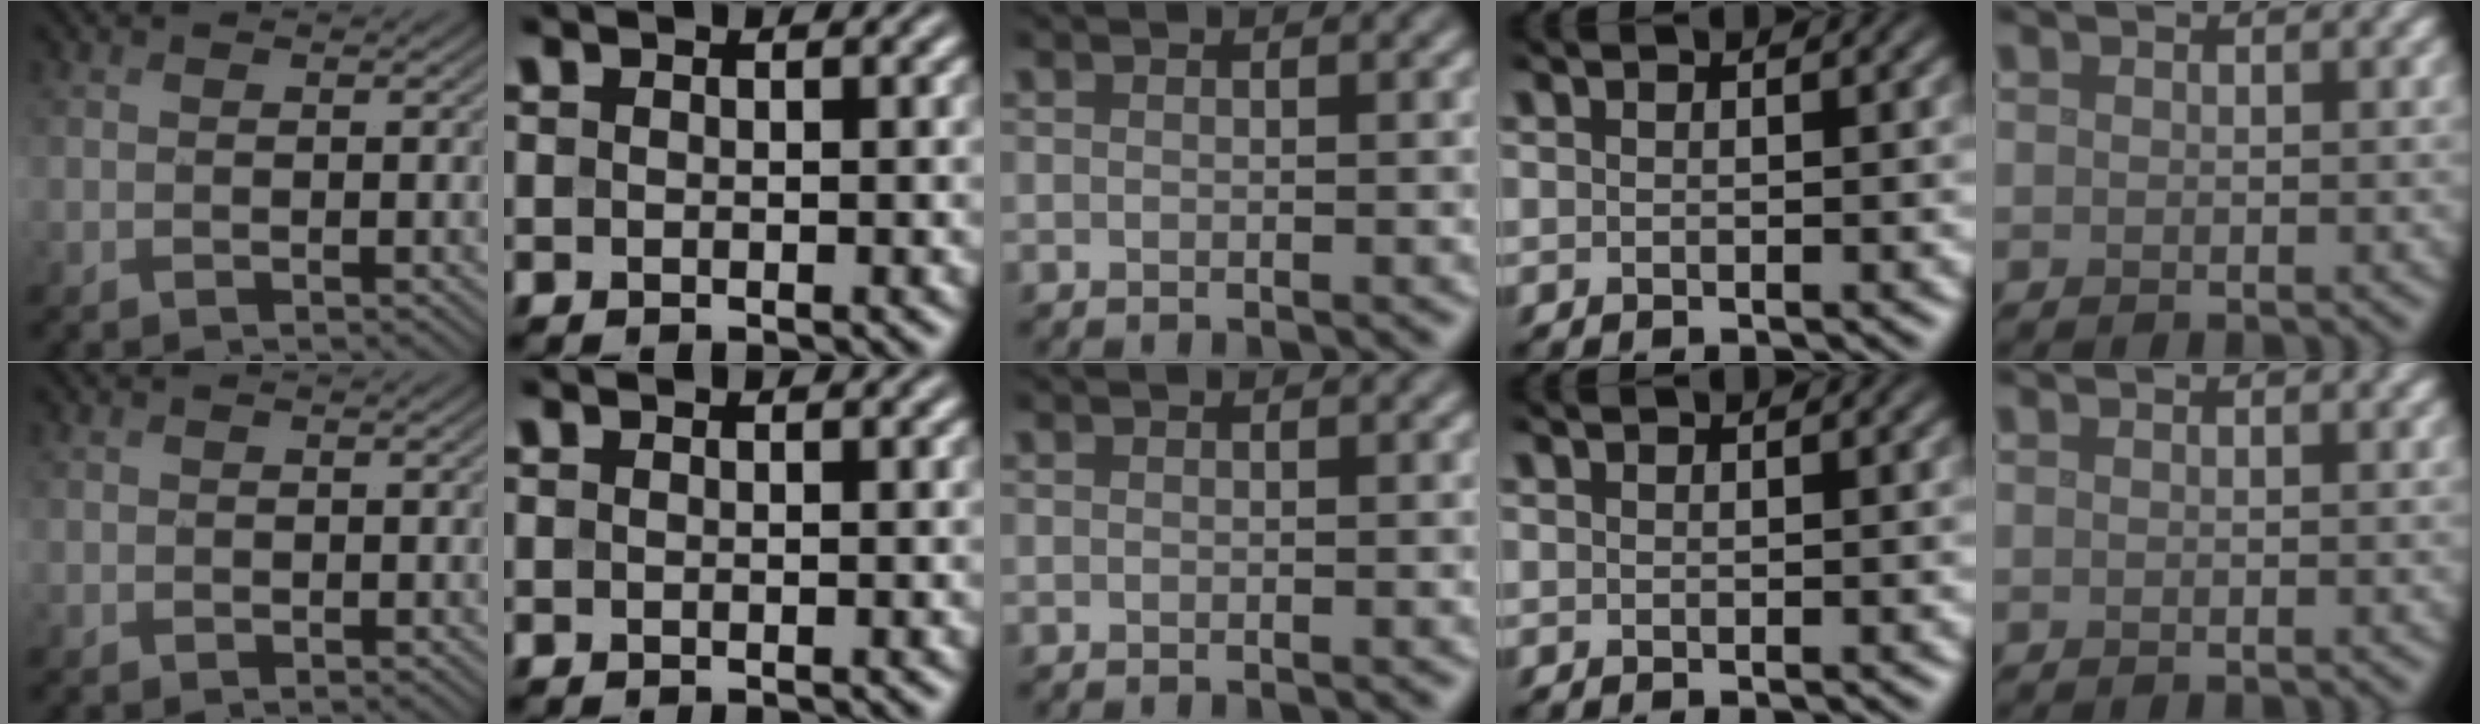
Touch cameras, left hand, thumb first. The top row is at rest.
{"thumb": {"total": 0.7, "force": [0.5, 0.6, 0.1], "torque": [-0.004, -0.003, 0.012]}}